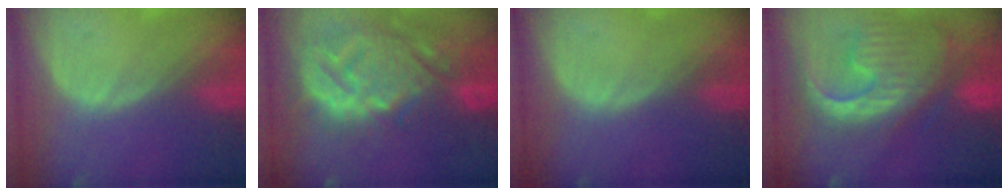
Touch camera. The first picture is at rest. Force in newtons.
{"total": 14.4, "press": 12.3, "slide": 7.5}
{"total": 0.0}
{"total": 13.0, "press": 11.1, "slide": 6.7}